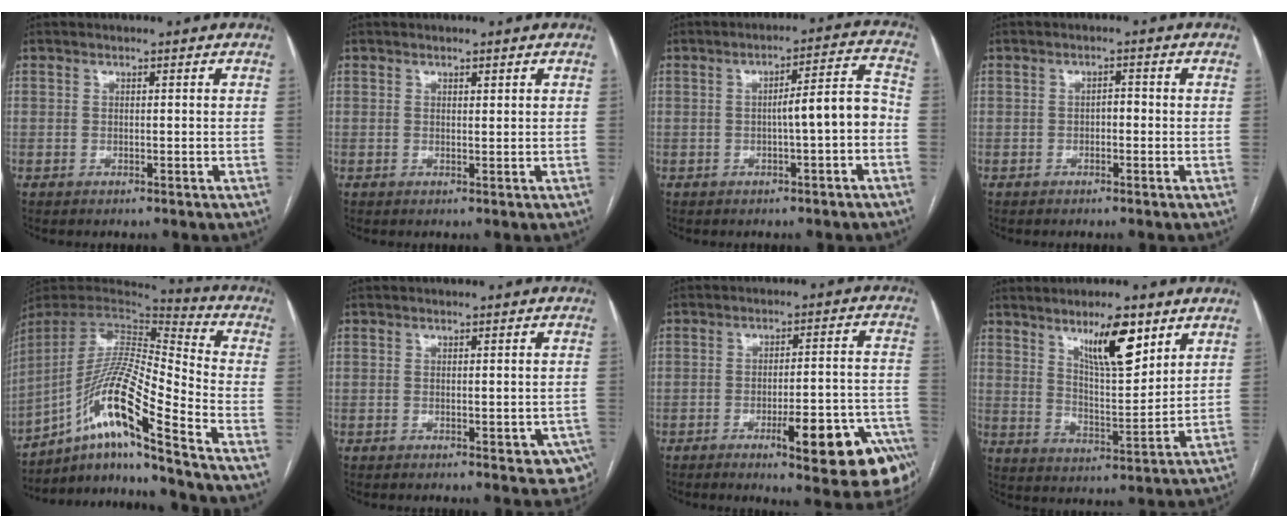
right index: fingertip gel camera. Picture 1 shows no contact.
{"total": 0.7, "force": [0.5, 0.2, 0.4], "torque": [-0.008, -0.002, 0.008]}
{"total": 6.6, "force": [-1.5, 0.5, 6.4], "torque": [-0.087, 0.024, -0.021]}
{"total": 1.4, "force": [-0.4, 0.7, 1.1], "torque": [-0.012, 0.005, -0.009]}
{"total": 17.3, "force": [-10.7, -0.5, 13.6], "torque": [-0.275, -0.003, -0.196]}
{"total": 5.2, "force": [-2.0, 2.5, 4.1], "torque": [-0.027, 0.002, -0.019]}
{"total": 16.7, "force": [-9.1, 3.1, 13.7], "torque": [-0.089, 0.030, -0.112]}
{"total": 10.0, "force": [6.1, 2.0, 7.7], "torque": [-0.133, -0.005, 0.109]}